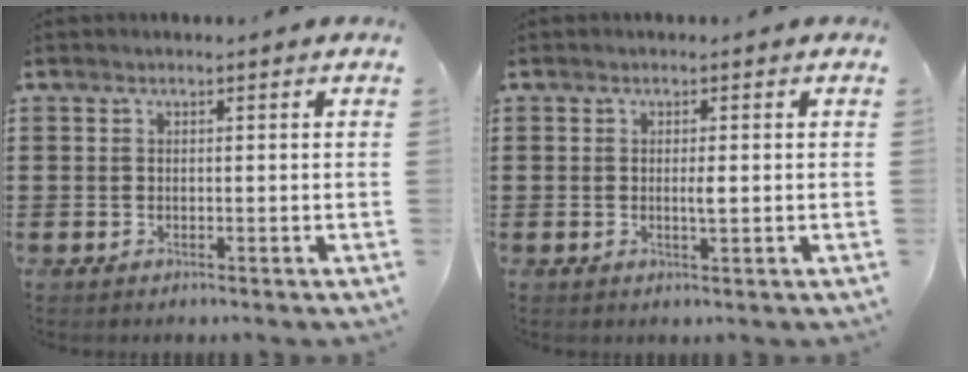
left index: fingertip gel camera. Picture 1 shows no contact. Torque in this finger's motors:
{"motor_torque": [0.02, 0.00, 0.02, 0.04]}